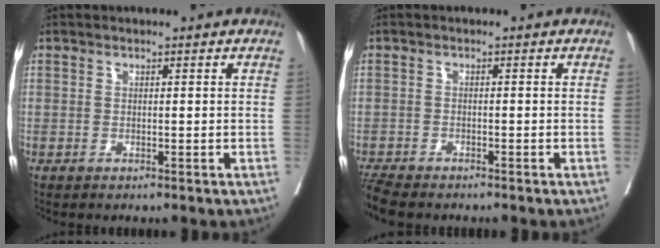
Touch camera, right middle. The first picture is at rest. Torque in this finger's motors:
{"motor_torque": [0.46, -0.75, 0.07, 0.02]}